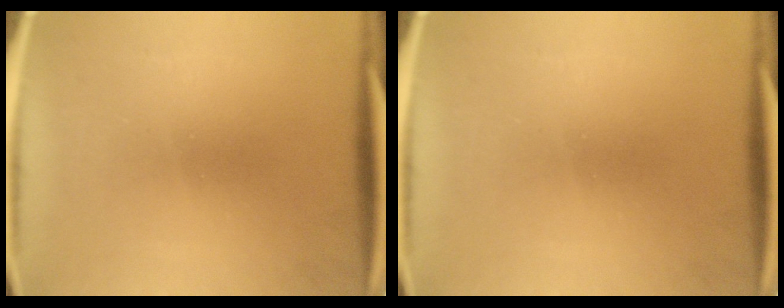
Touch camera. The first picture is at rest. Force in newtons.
{"total": 0.0}